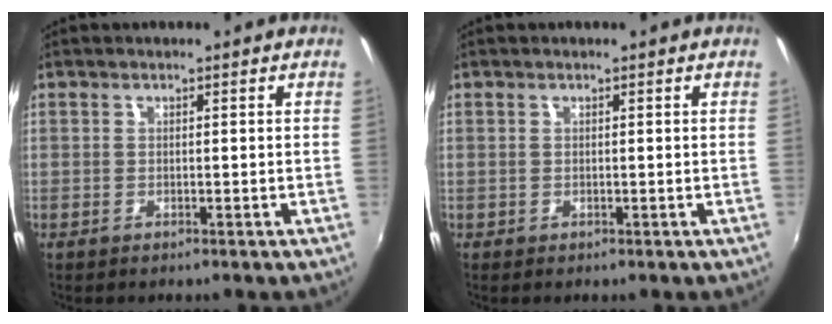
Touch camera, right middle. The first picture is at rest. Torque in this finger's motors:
{"motor_torque": [0.02, -0.31, 0.04, 0.00]}